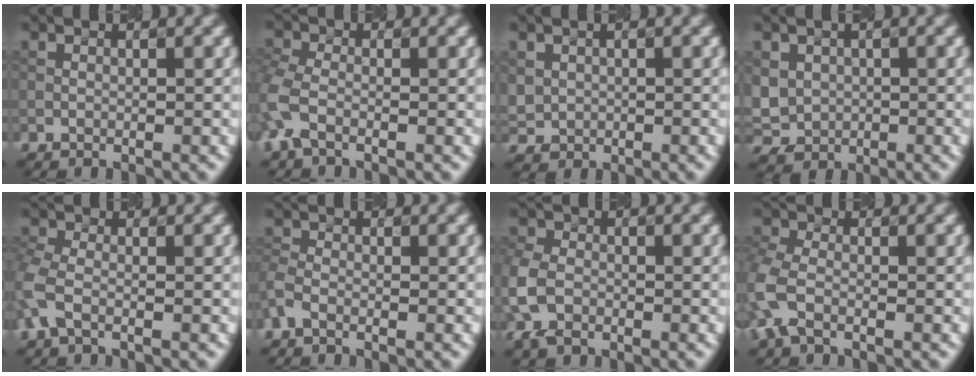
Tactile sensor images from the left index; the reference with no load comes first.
{"total": 3.2, "force": [-1.4, 1.9, 2.1], "torque": [-0.061, 0.001, -0.041]}
{"total": 1.8, "force": [0.5, 1.7, 0.1], "torque": [-0.007, 0.000, 0.012]}
{"total": 3.6, "force": [0.5, 3.4, 1.2], "torque": [-0.037, 0.001, 0.018]}
{"total": 2.9, "force": [-1.1, 1.6, 2.1], "torque": [-0.063, 0.002, -0.035]}
{"total": 1.8, "force": [-1.2, 1.0, 1.0], "torque": [-0.032, 0.001, -0.037]}
{"total": 5.1, "force": [-2.0, 3.5, 3.0], "torque": [-0.087, -0.006, -0.050]}
{"total": 3.8, "force": [-1.6, 2.3, 2.5], "torque": [-0.076, 0.000, -0.044]}